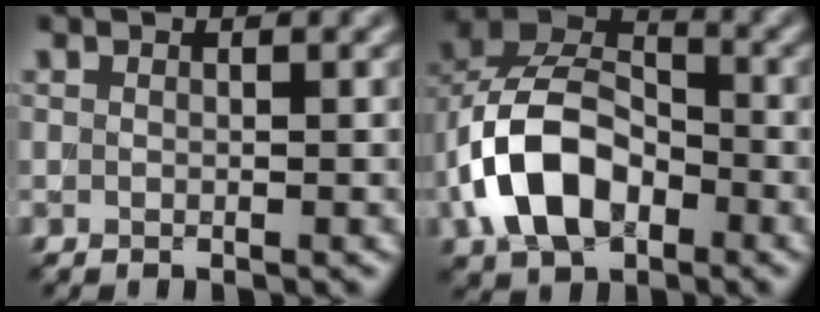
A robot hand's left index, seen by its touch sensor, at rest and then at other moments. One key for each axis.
{"total": 9.5, "fx": -3.0, "fy": 6.2, "fz": 6.5, "tx": -0.133, "ty": 0.013, "tz": -0.067}